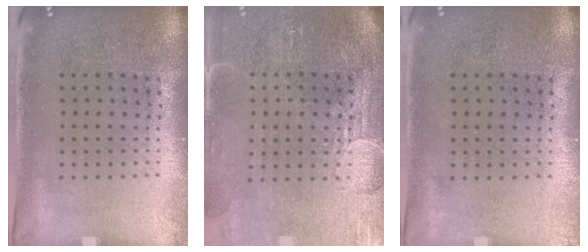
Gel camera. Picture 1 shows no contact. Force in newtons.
{"total": 3.8, "press": 3.6, "slide": 1.4}
{"total": 0.0}